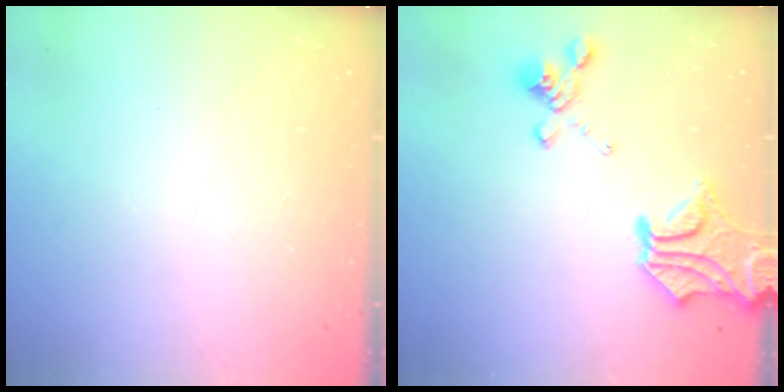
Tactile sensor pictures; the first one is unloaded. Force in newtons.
{"total": 6.6, "press": 6.1, "slide": 2.6}